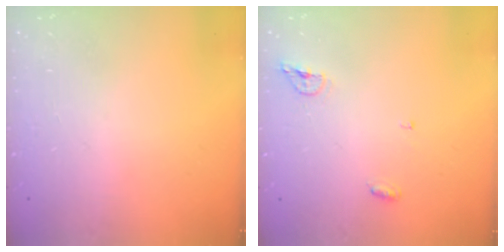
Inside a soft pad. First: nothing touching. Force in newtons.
{"total": 4.8, "press": 4.7, "slide": 1.1}